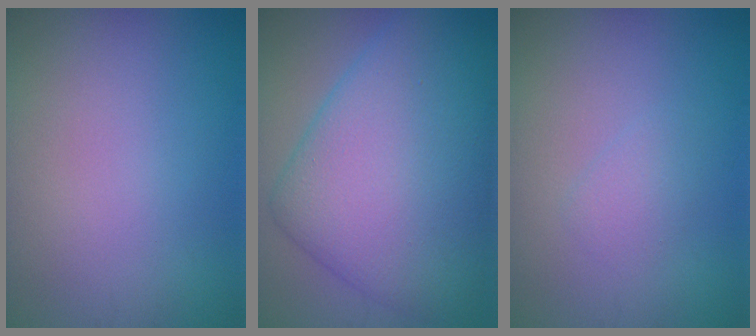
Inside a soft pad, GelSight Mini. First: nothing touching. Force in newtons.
{"total": 10.8, "press": 10.8, "slide": 0.1}
{"total": 1.1, "press": 1.1, "slide": 0.1}